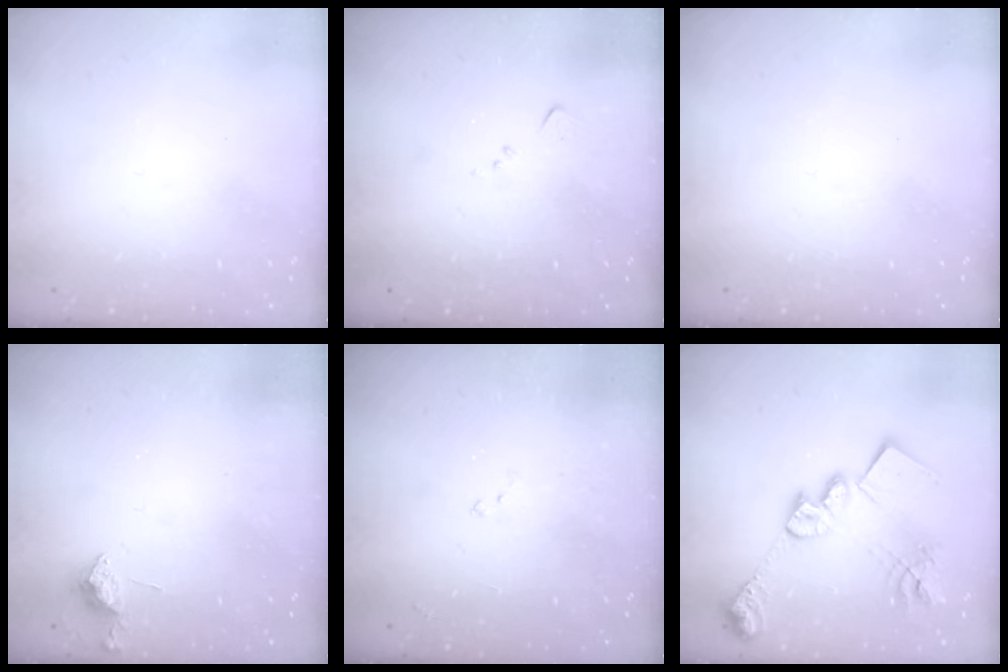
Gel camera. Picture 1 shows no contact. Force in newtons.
{"total": 3.5, "press": 3.5, "slide": 0.4}
{"total": 0.0}
{"total": 6.8, "press": 6.8, "slide": 0.8}
{"total": 7.5, "press": 7.4, "slide": 0.7}
{"total": 21.7, "press": 21.7, "slide": 1.2}